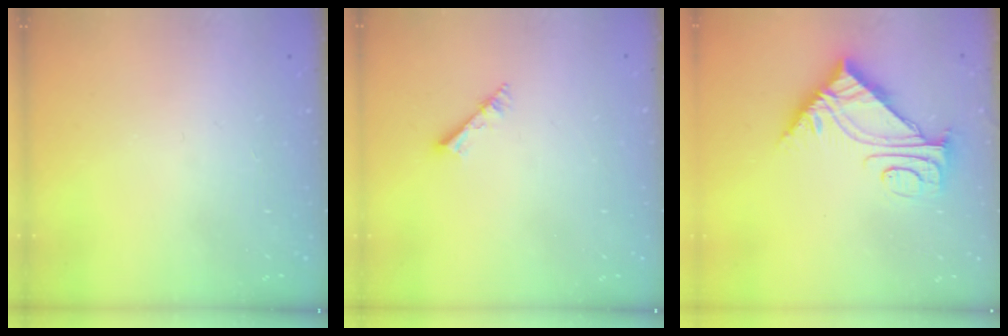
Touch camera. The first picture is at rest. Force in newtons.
{"total": 2.7, "press": 2.7, "slide": 0.3}
{"total": 9.0, "press": 8.9, "slide": 0.9}